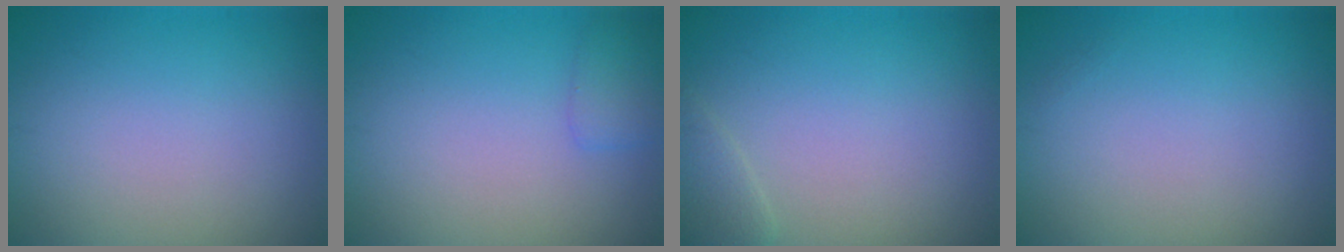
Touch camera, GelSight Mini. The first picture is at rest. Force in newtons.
{"total": 1.3, "press": 1.3, "slide": 0.0}
{"total": 1.4, "press": 1.4, "slide": 0.1}
{"total": 0.0}